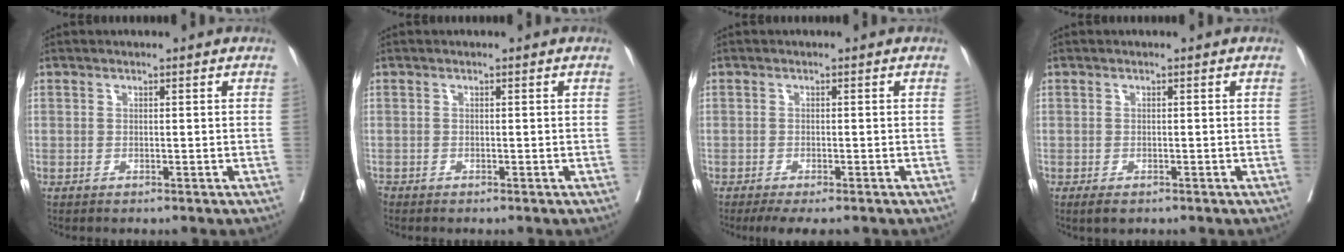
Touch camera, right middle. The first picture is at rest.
{"total": 0.6, "force": [-0.5, 0.2, 0.1], "torque": [-0.007, -0.001, -0.014]}
{"total": 4.4, "force": [-3.4, 1.2, 2.4], "torque": [-0.034, -0.010, -0.052]}
{"total": 1.9, "force": [-1.2, 0.8, 1.2], "torque": [-0.022, -0.004, -0.015]}